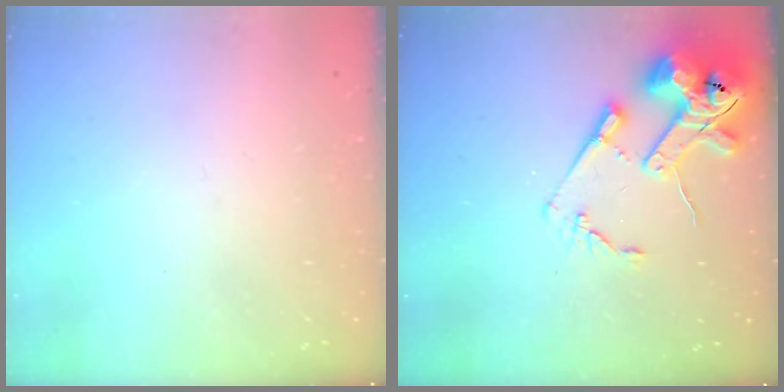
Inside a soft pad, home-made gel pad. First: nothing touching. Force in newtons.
{"total": 16.0, "press": 15.8, "slide": 2.2}